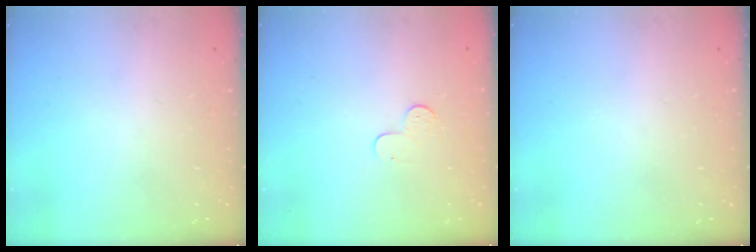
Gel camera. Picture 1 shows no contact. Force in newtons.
{"total": 3.8, "press": 3.7, "slide": 0.4}
{"total": 0.0}